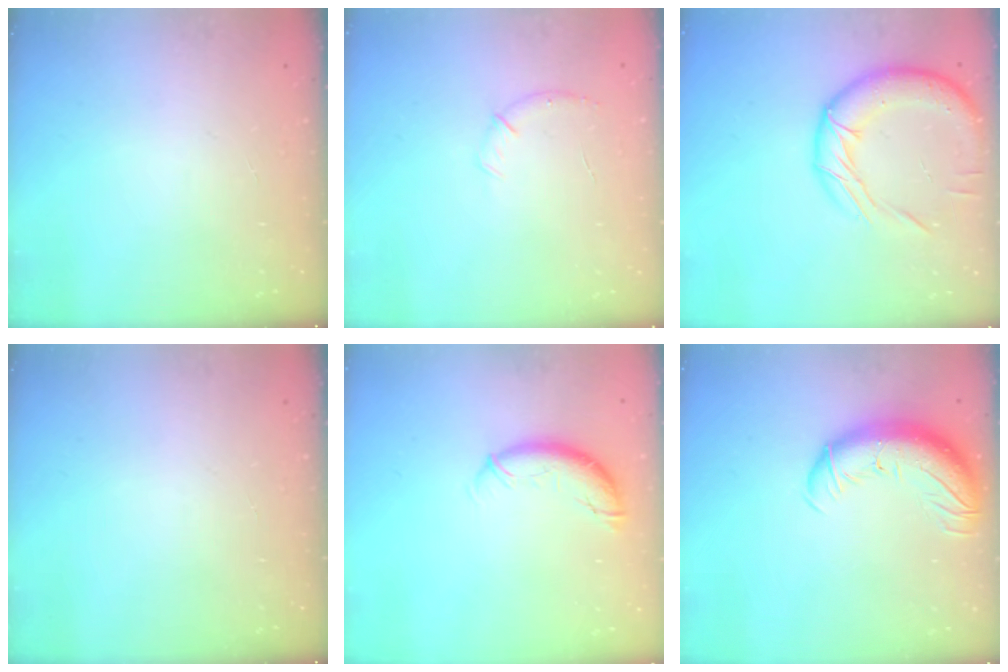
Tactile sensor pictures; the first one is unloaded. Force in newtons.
{"total": 5.6, "press": 5.5, "slide": 1.2}
{"total": 16.9, "press": 16.8, "slide": 2.3}
{"total": 0.0}
{"total": 9.4, "press": 9.4, "slide": 0.5}
{"total": 14.0, "press": 13.6, "slide": 3.5}